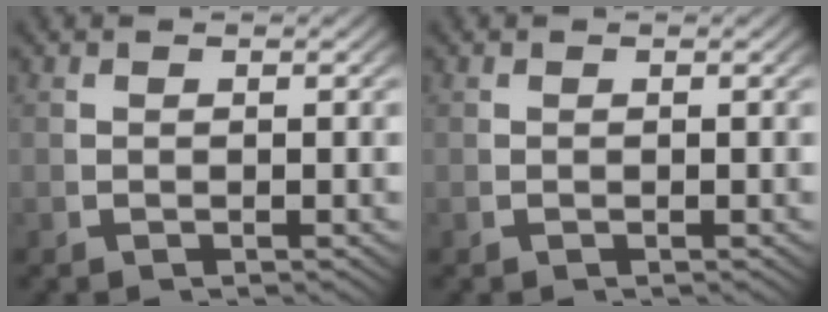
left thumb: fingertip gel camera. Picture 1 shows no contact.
{"total": 0.0}